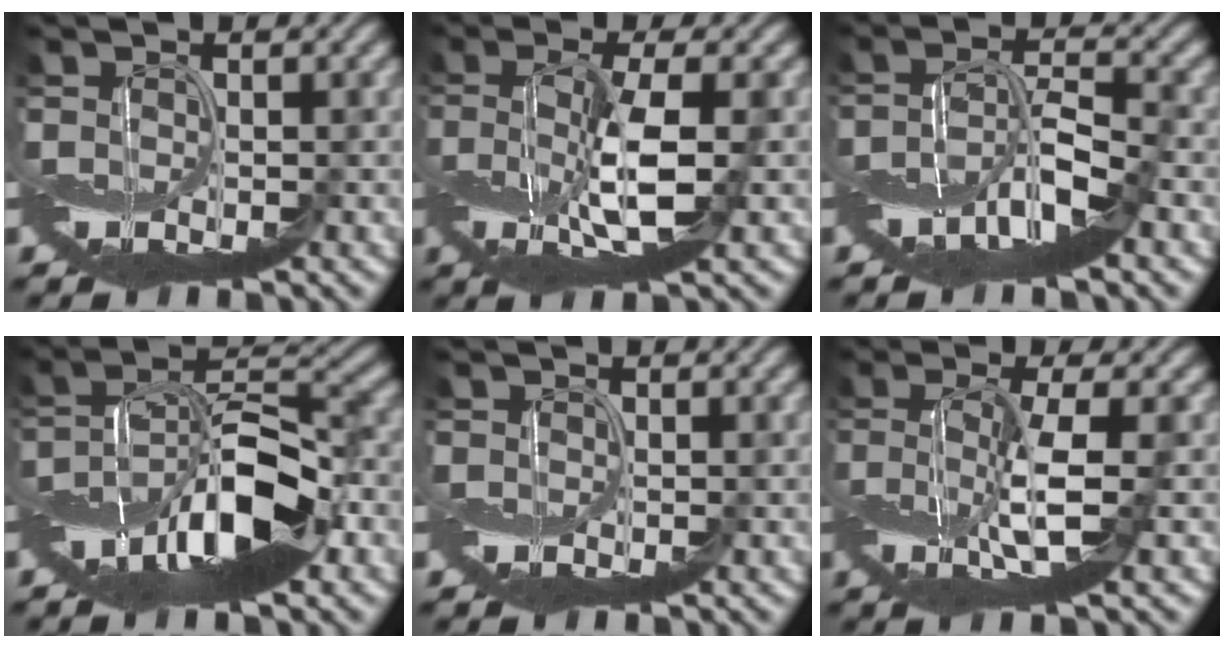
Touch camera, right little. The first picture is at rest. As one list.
[{"total": 6.2, "force": [-0.7, 2.0, 5.8], "torque": [-0.129, -0.002, -0.012]}, {"total": 5.8, "force": [-3.1, 1.5, 4.7], "torque": [-0.086, 0.005, -0.065]}, {"total": 10.6, "force": [-4.6, 3.7, 8.8], "torque": [-0.151, 0.018, -0.092]}, {"total": 1.1, "force": [0.0, 1.0, 0.1], "torque": [-0.004, -0.002, 0.000]}, {"total": 4.8, "force": [-0.6, 1.0, 4.7], "torque": [-0.105, -0.005, -0.012]}]